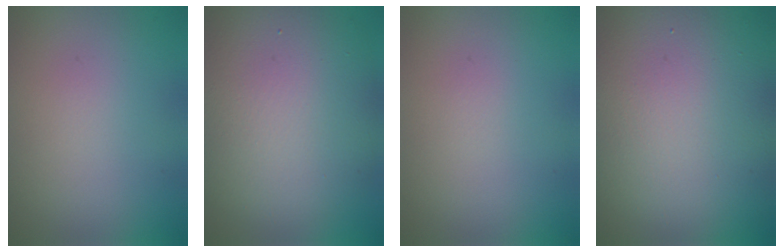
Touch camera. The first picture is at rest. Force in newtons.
{"total": 11.6, "press": 11.6, "slide": 0.7}
{"total": 0.0}
{"total": 20.3, "press": 20.3, "slide": 1.1}